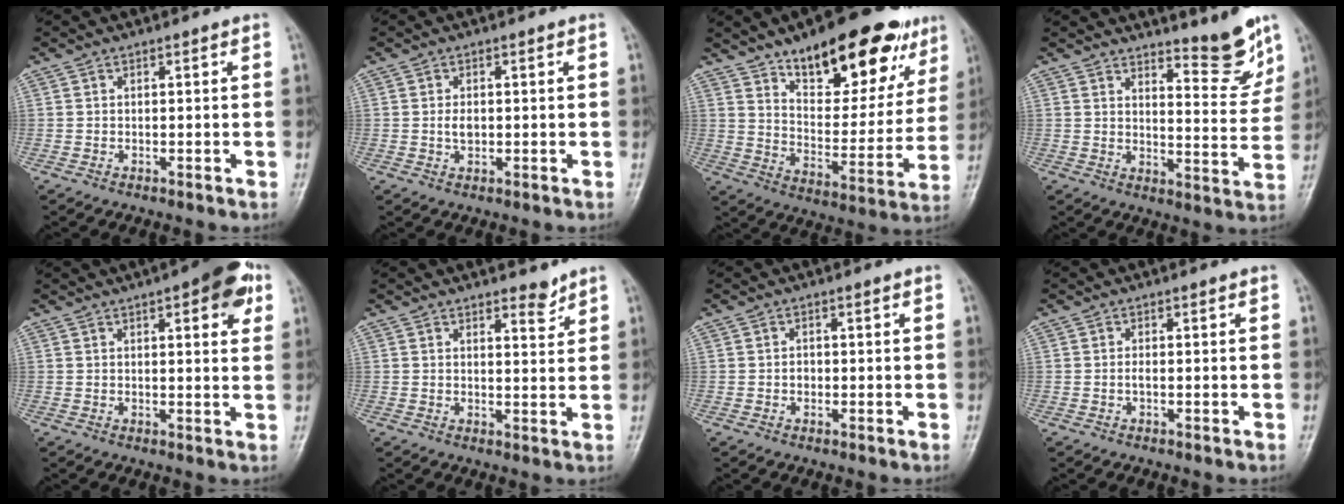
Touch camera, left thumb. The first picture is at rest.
{"total": 2.0, "force": [0.1, 1.2, 1.5], "torque": [-0.026, -0.002, 0.004]}
{"total": 23.9, "force": [14.9, 9.9, 15.8], "torque": [-0.174, -0.057, 0.227]}
{"total": 9.0, "force": [7.6, 1.5, 4.7], "torque": [-0.043, -0.073, 0.113]}
{"total": 9.4, "force": [4.5, 3.1, 7.7], "torque": [-0.076, -0.008, 0.050]}
{"total": 3.3, "force": [2.7, 1.0, 1.5], "torque": [-0.010, -0.022, 0.040]}
{"total": 1.0, "force": [-0.1, 0.9, 0.5], "torque": [-0.005, 0.002, -0.003]}
{"total": 0.8, "force": [0.1, 0.2, 0.8], "torque": [-0.018, -0.001, 0.000]}